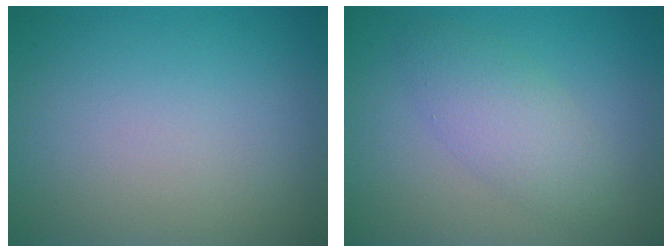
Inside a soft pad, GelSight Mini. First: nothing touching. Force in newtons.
{"total": 3.4, "press": 3.4, "slide": 0.1}